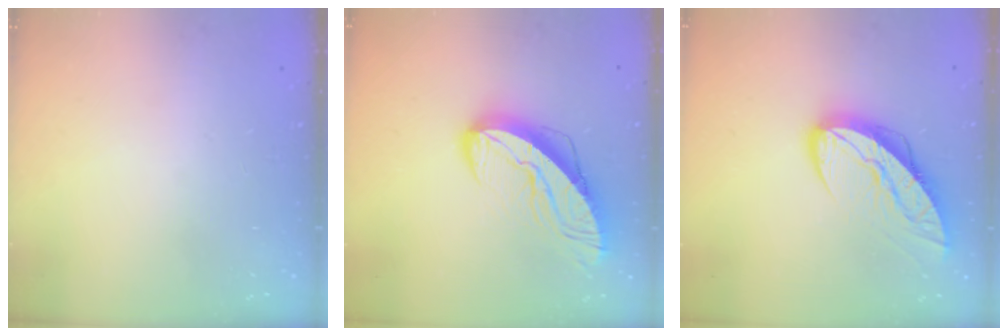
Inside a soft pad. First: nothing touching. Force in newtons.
{"total": 12.4, "press": 12.4, "slide": 1.1}
{"total": 11.4, "press": 11.4, "slide": 0.7}